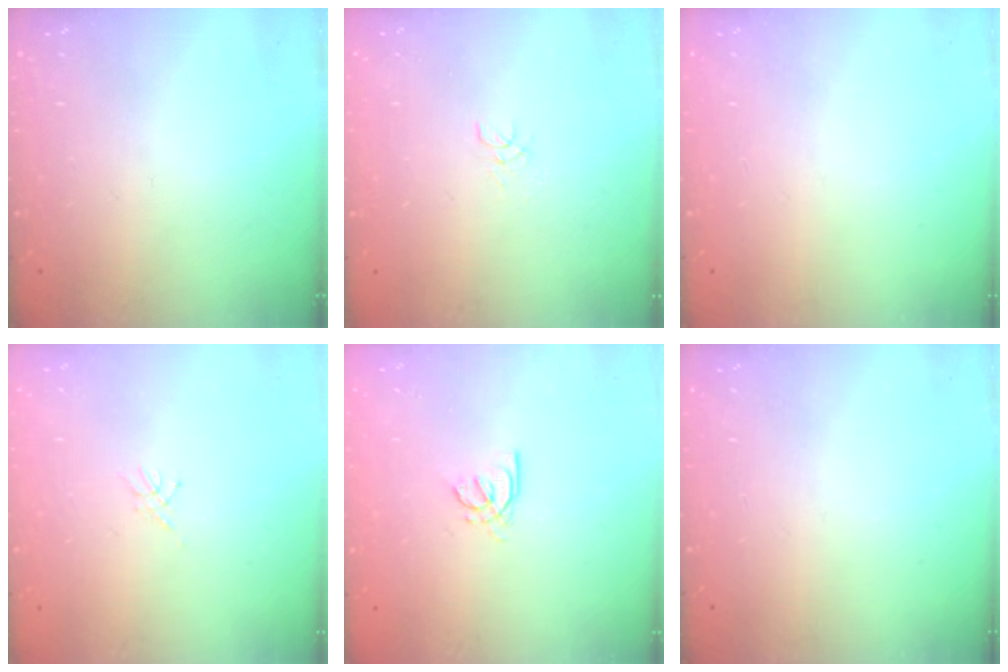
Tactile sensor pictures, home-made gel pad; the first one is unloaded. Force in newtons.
{"total": 3.0, "press": 3.0, "slide": 0.2}
{"total": 0.0}
{"total": 2.3, "press": 2.2, "slide": 0.3}
{"total": 2.1, "press": 2.0, "slide": 0.6}
{"total": 0.0}